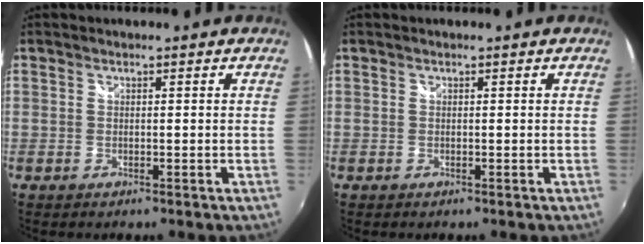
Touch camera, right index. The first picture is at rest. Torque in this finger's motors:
{"motor_torque": [0.00, 0.00, 0.00, 0.00]}